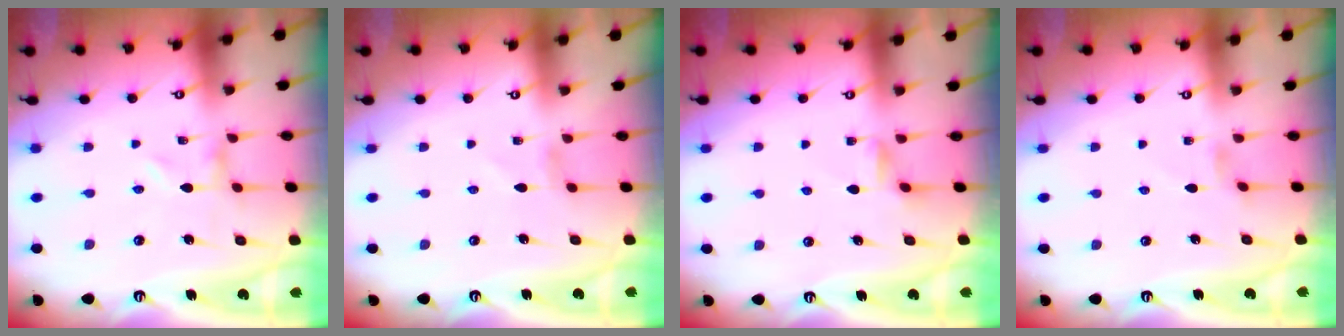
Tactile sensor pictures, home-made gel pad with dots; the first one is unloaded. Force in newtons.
{"total": 1.0, "press": 0.9, "slide": 0.2}
{"total": 1.4, "press": 1.4, "slide": 0.3}
{"total": 1.1, "press": 1.0, "slide": 0.4}